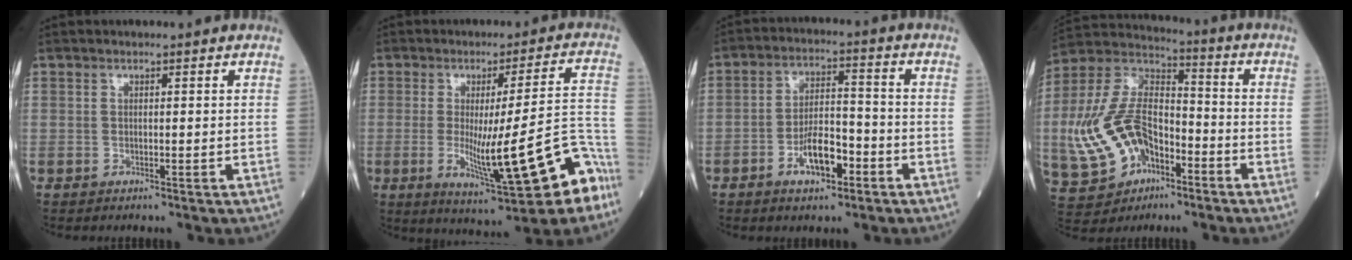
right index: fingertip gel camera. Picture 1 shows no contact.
{"total": 16.4, "force": [-6.1, 1.5, 15.2], "torque": [-0.190, 0.003, -0.072]}
{"total": 7.2, "force": [-3.6, 2.7, 5.7], "torque": [-0.108, 0.009, -0.063]}
{"total": 16.1, "force": [-4.9, 10.1, 11.6], "torque": [-0.269, 0.019, -0.084]}